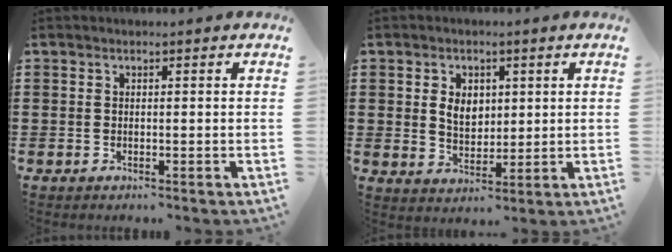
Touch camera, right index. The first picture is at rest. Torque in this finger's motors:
{"motor_torque": [0.73, 0.57, 0.39, 0.08]}